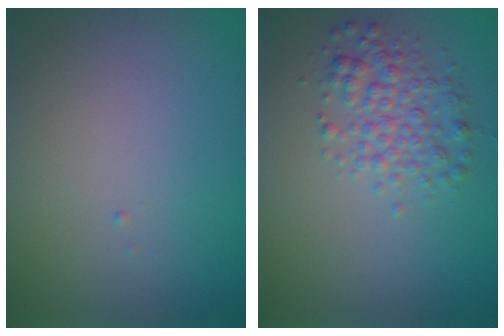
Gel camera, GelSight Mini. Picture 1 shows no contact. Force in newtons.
{"total": 3.2, "press": 3.2, "slide": 0.1}